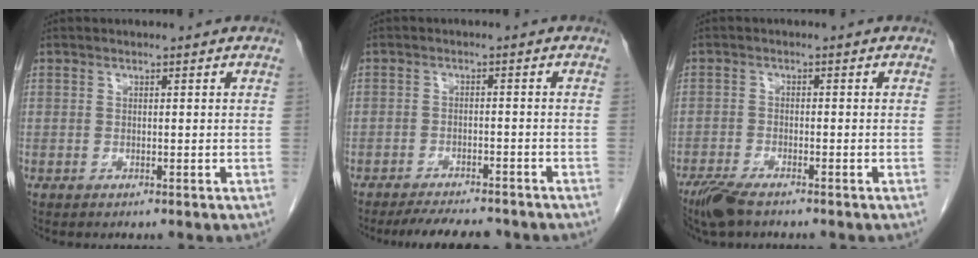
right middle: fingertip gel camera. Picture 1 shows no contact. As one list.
[{"total": 7.8, "force": [-7.0, 1.9, 2.9], "torque": [-0.037, -0.007, -0.102]}, {"total": 5.1, "force": [-4.0, 1.2, 3.0], "torque": [-0.062, -0.011, -0.073]}]